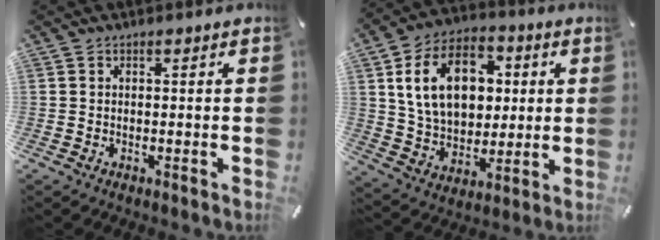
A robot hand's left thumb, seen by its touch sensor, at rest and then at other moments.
{"total": 16.9, "force": [4.1, 12.4, 10.8], "torque": [-0.200, 0.006, 0.075]}